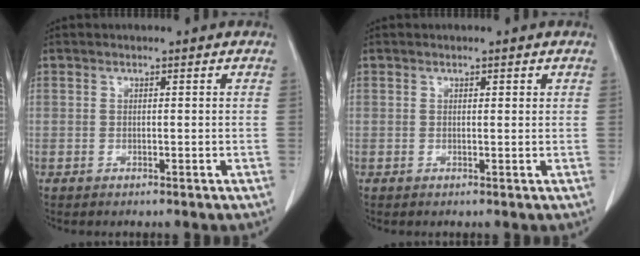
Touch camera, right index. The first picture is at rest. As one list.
[{"total": 0.7, "force": [0.4, 0.2, 0.5], "torque": [-0.009, -0.001, 0.005]}]